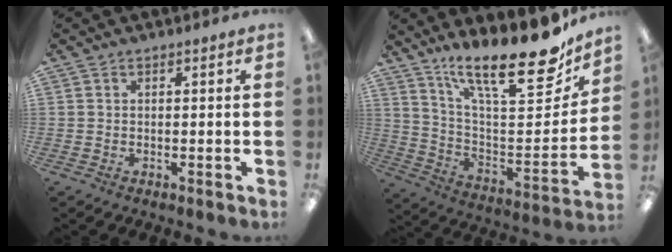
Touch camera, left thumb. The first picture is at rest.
{"total": 23.2, "force": [17.8, 6.2, 13.6], "torque": [-0.193, -0.135, 0.292]}